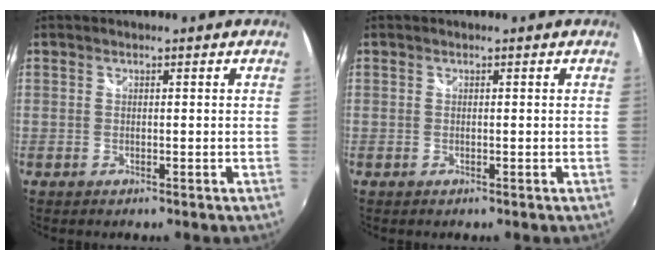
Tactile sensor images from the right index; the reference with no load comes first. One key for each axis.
{"total": 0.0}